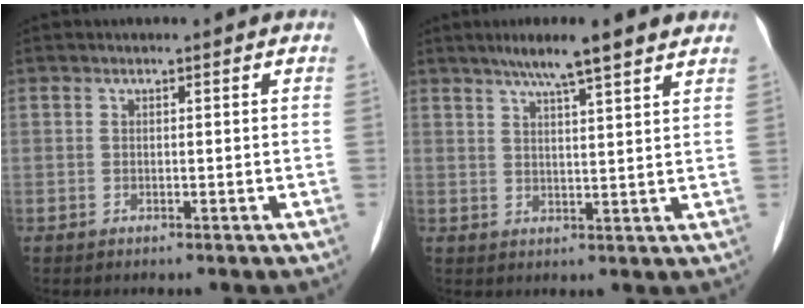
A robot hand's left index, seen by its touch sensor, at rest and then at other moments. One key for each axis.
{"total": 8.5, "fx": 6.6, "fy": 0.1, "fz": 5.3, "tx": -0.085, "ty": 0.019, "tz": 0.099}